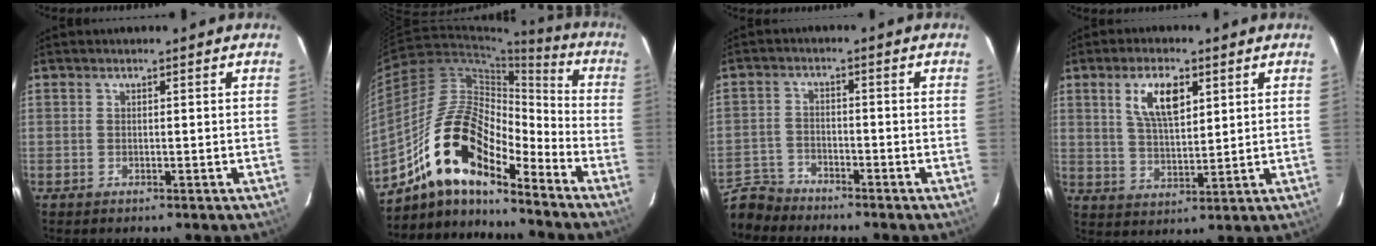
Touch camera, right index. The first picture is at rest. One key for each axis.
{"total": 17.1, "fx": -12.1, "fy": 5.9, "fz": 10.6, "tx": -0.191, "ty": 0.010, "tz": -0.238}
{"total": 6.4, "fx": -6.0, "fy": 2.1, "fz": 0.3, "tx": -0.024, "ty": 0.010, "tz": -0.123}
{"total": 8.4, "fx": 3.6, "fy": 3.5, "fz": 6.7, "tx": -0.124, "ty": 0.008, "tz": 0.071}